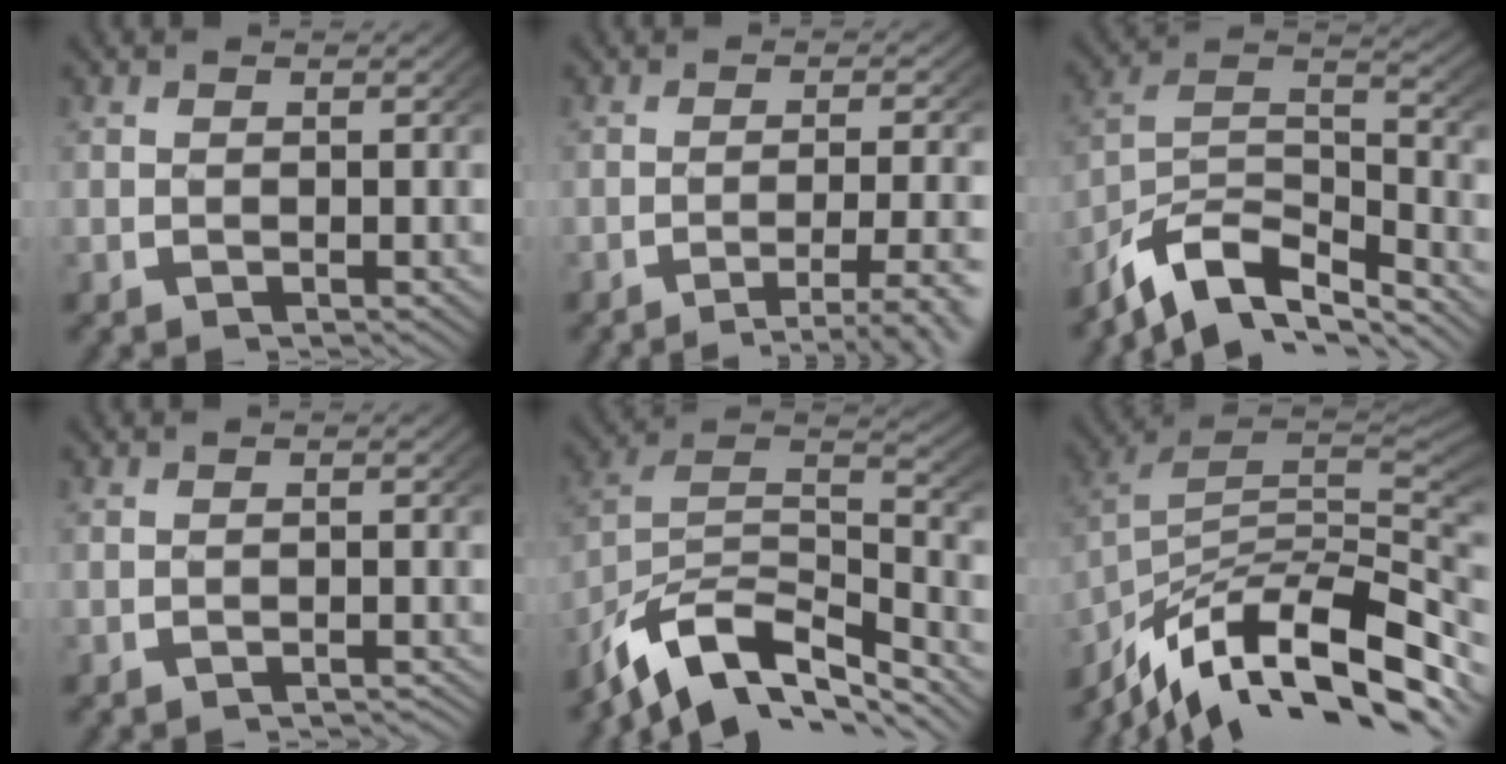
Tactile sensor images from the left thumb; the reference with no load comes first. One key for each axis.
{"total": 6.2, "fx": -4.3, "fy": 2.1, "fz": 3.9, "tx": -0.059, "ty": -0.010, "tz": -0.060}
{"total": 10.0, "fx": -4.3, "fy": 5.9, "fz": 6.9, "tx": -0.139, "ty": -0.026, "tz": -0.063}
{"total": 1.9, "fx": -1.8, "fy": 0.2, "fz": 0.3, "tx": -0.003, "ty": -0.003, "tz": -0.027}
{"total": 12.1, "fx": -4.3, "fy": 7.3, "fz": 8.6, "tx": -0.172, "ty": -0.029, "tz": -0.061}
{"total": 16.3, "fx": -5.4, "fy": 9.8, "fz": 11.9, "tx": -0.199, "ty": -0.039, "tz": -0.066}